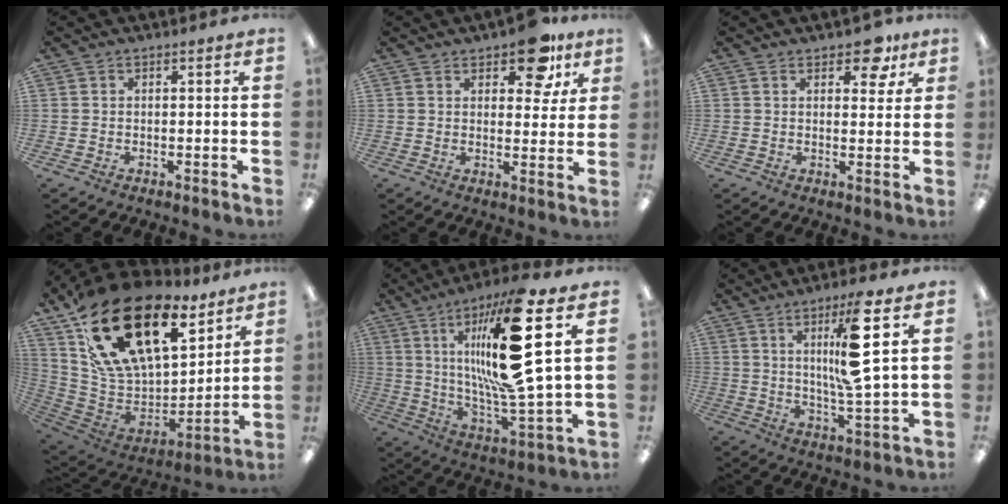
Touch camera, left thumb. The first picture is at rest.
{"total": 10.0, "force": [6.5, 4.7, 6.0], "torque": [-0.067, -0.027, 0.110]}
{"total": 7.1, "force": [4.5, 3.7, 4.0], "torque": [-0.032, -0.020, 0.072]}
{"total": 27.5, "force": [15.9, 15.3, 16.4], "torque": [-0.300, -0.087, 0.294]}
{"total": 24.5, "force": [8.3, 5.4, 22.4], "torque": [-0.397, -0.034, 0.119]}
{"total": 13.9, "force": [5.0, 2.2, 12.8], "torque": [-0.214, -0.012, 0.070]}